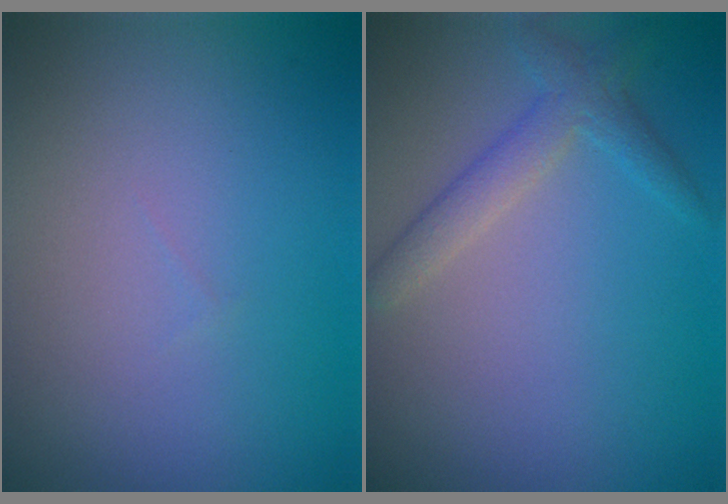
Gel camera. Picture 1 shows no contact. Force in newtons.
{"total": 2.4, "press": 2.4, "slide": 0.2}